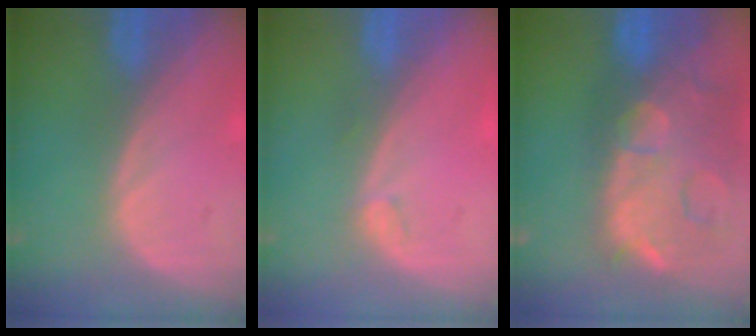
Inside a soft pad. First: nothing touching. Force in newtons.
{"total": 1.0, "press": 0.9, "slide": 0.3}
{"total": 15.0, "press": 12.0, "slide": 9.0}